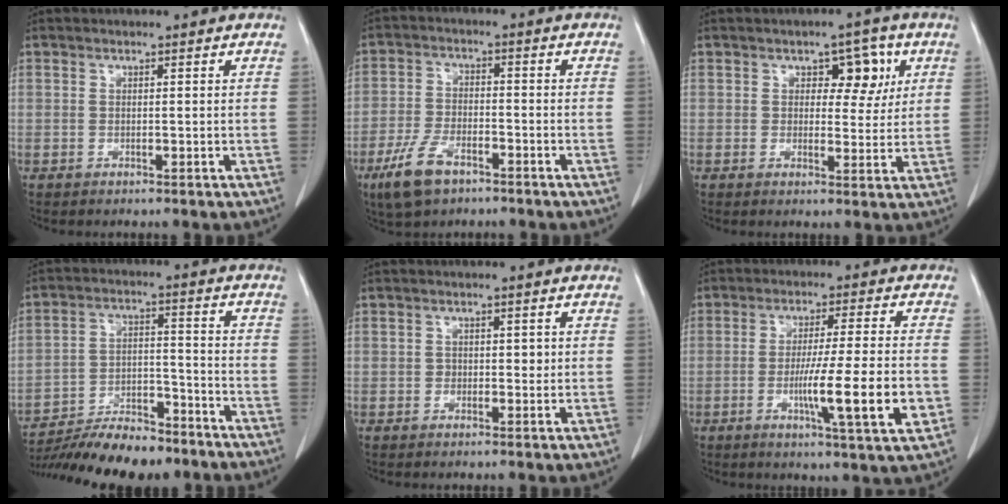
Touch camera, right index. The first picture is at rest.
{"total": 7.7, "force": [-5.0, 3.2, 5.0], "torque": [-0.111, -0.008, -0.091]}
{"total": 5.3, "force": [2.0, 3.0, 3.9], "torque": [-0.039, 0.011, 0.027]}
{"total": 14.0, "force": [-12.5, 3.0, 5.5], "torque": [-0.082, 0.015, -0.204]}
{"total": 2.0, "force": [0.0, 1.5, 1.3], "torque": [-0.016, 0.004, 0.000]}
{"total": 12.4, "force": [-3.2, -0.3, 12.0], "torque": [-0.192, -0.020, -0.056]}